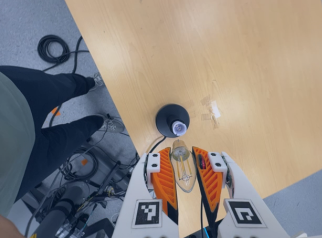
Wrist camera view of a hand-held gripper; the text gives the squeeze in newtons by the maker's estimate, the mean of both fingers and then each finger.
{"total": 22.1, "left": 23.5, "right": 20.7}